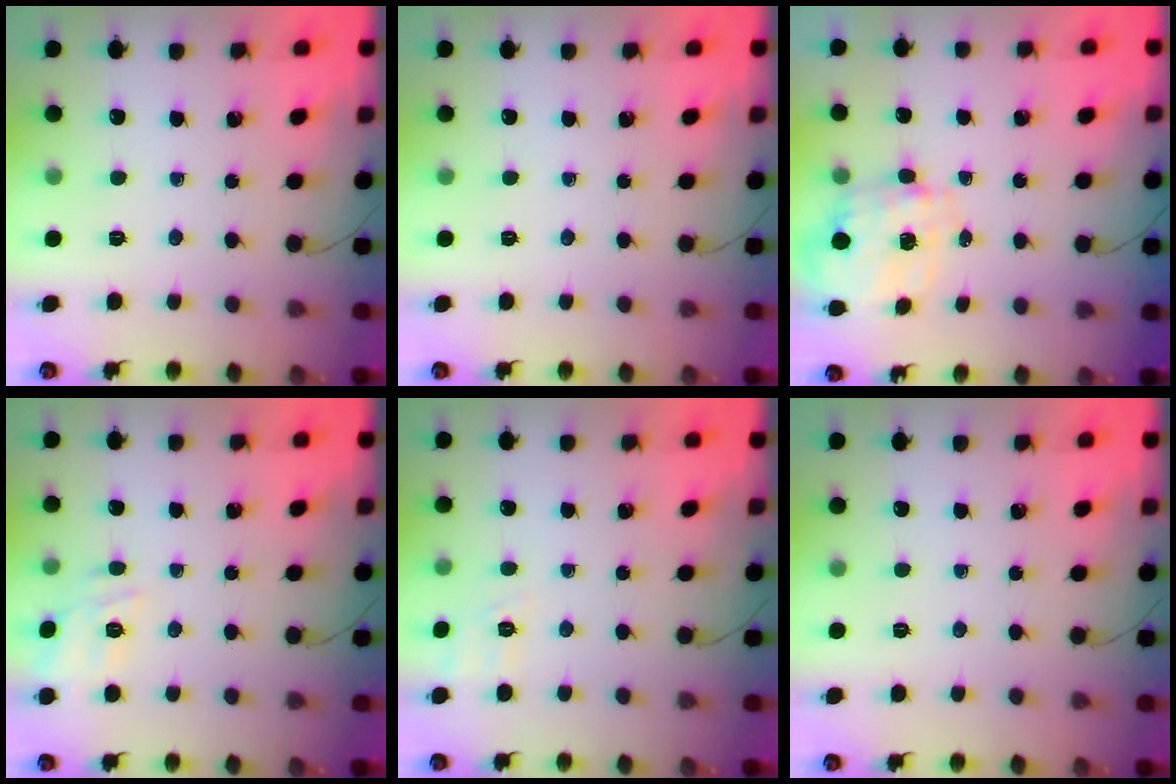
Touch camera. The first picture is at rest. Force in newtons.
{"total": 0.0}
{"total": 2.7, "press": 2.5, "slide": 1.1}
{"total": 12.3, "press": 12.2, "slide": 1.1}
{"total": 3.3, "press": 2.6, "slide": 2.0}
{"total": 0.0}